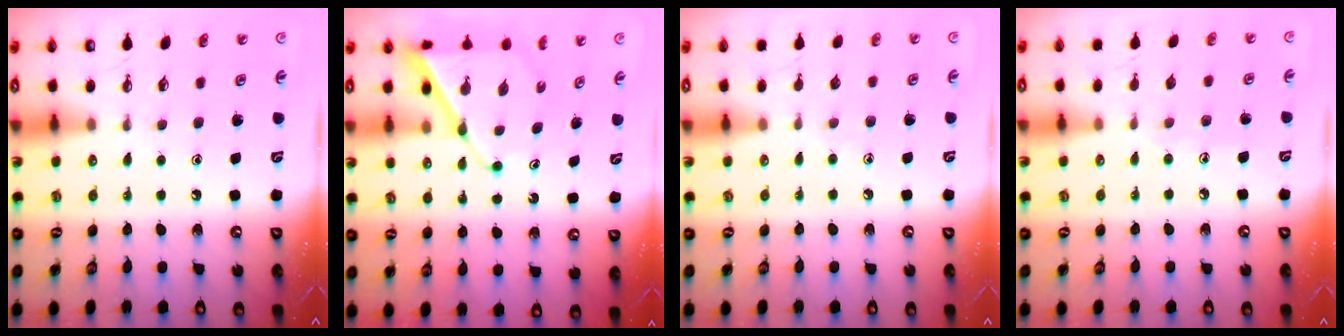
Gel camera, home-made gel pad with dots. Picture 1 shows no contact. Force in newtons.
{"total": 9.3, "press": 9.2, "slide": 0.7}
{"total": 4.9, "press": 4.8, "slide": 0.7}
{"total": 5.1, "press": 5.0, "slide": 0.5}